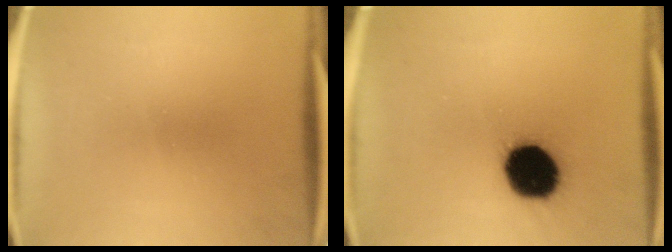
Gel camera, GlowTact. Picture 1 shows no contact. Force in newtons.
{"total": 18.1}